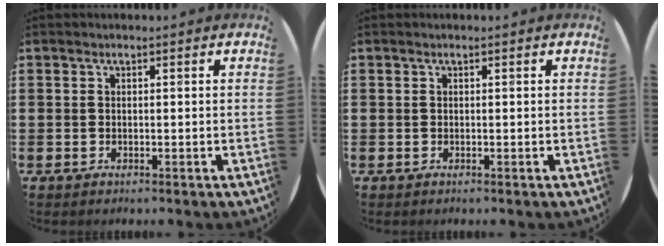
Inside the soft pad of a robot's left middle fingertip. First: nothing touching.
{"total": 0.0}